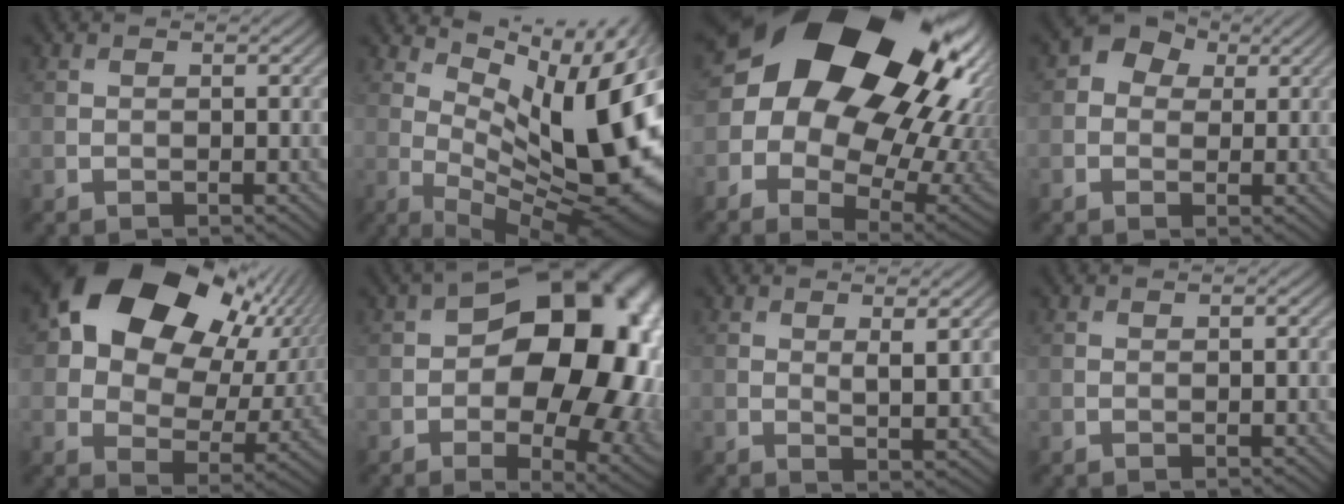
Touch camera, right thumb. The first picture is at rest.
{"total": 16.5, "force": [2.2, 6.8, 14.9], "torque": [-0.199, 0.002, 0.045]}
{"total": 21.5, "force": [6.3, 16.3, 12.5], "torque": [-0.264, 0.018, 0.139]}
{"total": 5.2, "force": [1.0, 4.5, 2.4], "torque": [-0.041, 0.000, 0.018]}
{"total": 17.9, "force": [7.3, 12.6, 10.4], "torque": [-0.162, 0.026, 0.133]}
{"total": 20.2, "force": [0.3, 13.3, 15.1], "torque": [-0.189, -0.021, 0.035]}
{"total": 3.2, "force": [1.0, 0.7, 3.0], "torque": [-0.052, -0.008, 0.024]}
{"total": 0.0}